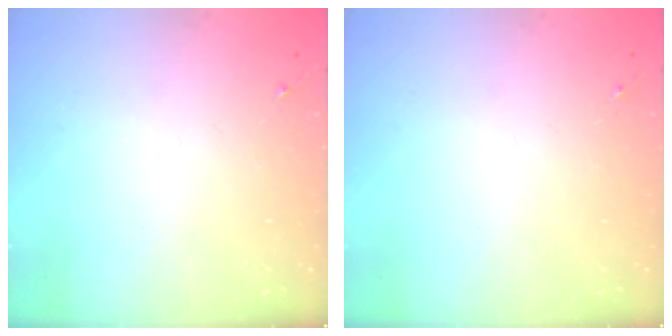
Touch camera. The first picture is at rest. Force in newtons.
{"total": 0.0}